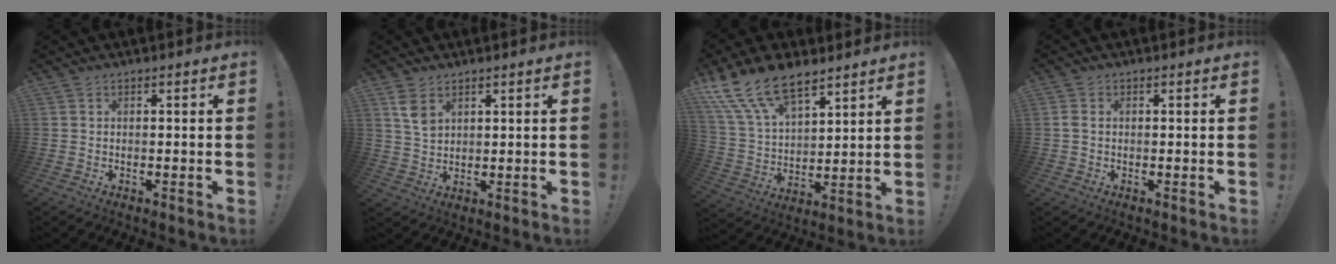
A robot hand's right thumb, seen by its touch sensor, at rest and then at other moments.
{"total": 5.7, "force": [3.0, 3.3, 3.4], "torque": [-0.042, -0.017, 0.054]}
{"total": 16.8, "force": [11.9, 8.1, 8.7], "torque": [-0.177, -0.072, 0.223]}
{"total": 1.7, "force": [0.1, 1.2, 1.2], "torque": [-0.028, 0.007, 0.004]}